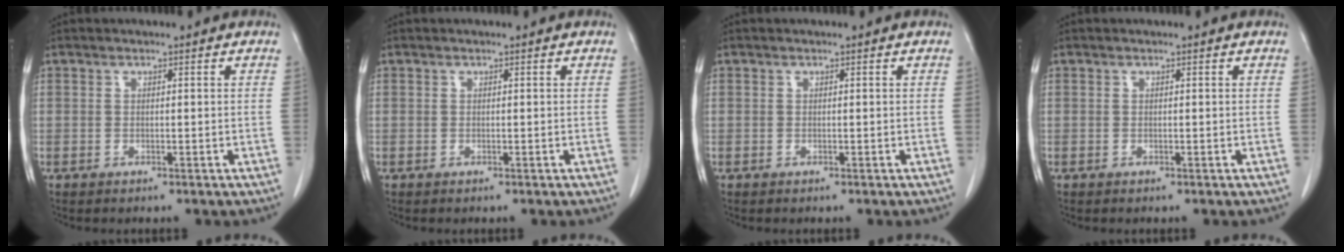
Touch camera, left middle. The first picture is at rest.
{"total": 0.0}
{"total": 0.0}
{"total": 0.0}